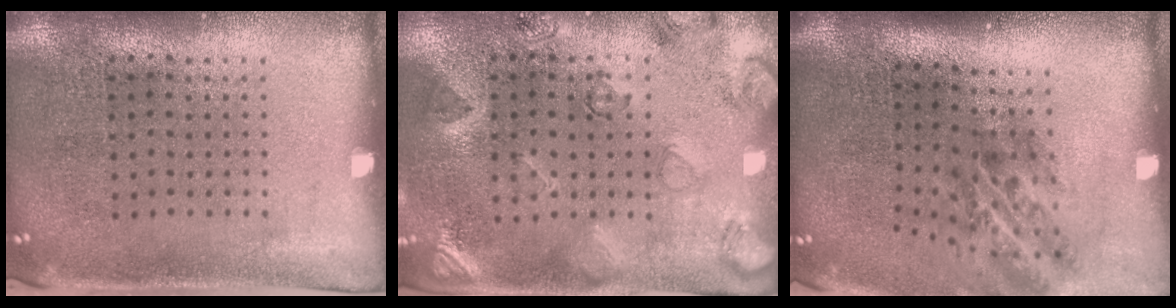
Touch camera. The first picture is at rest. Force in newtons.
{"total": 2.6, "press": 1.9, "slide": 1.7}
{"total": 2.1, "press": 1.3, "slide": 1.7}